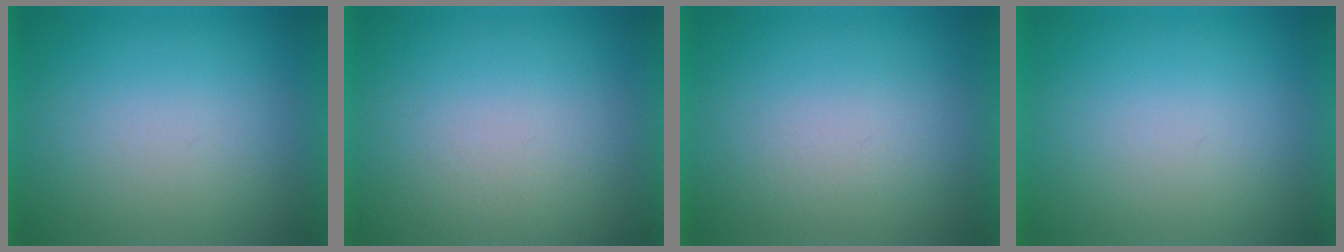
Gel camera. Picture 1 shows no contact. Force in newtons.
{"total": 2.0}
{"total": 1.3}
{"total": 0.0}